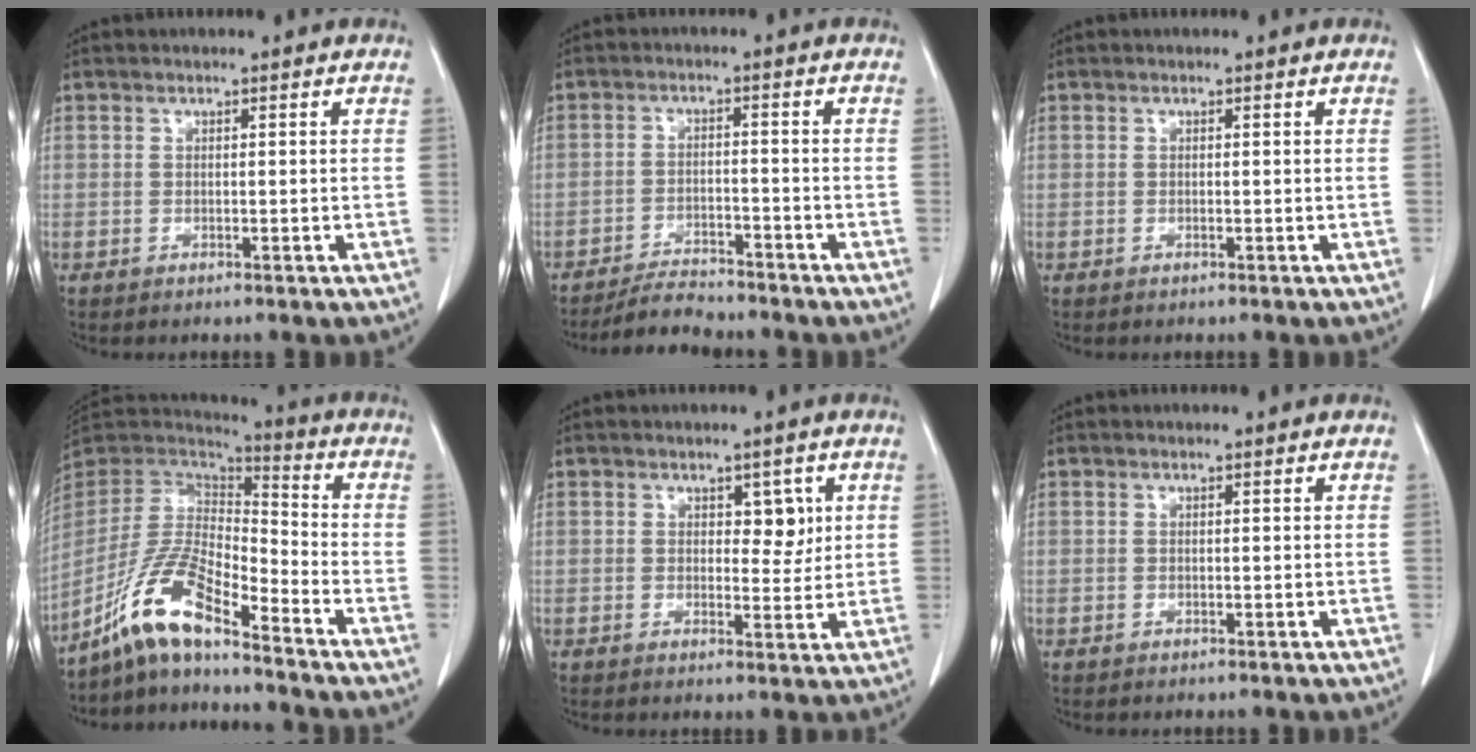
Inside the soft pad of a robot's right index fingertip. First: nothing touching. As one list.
[{"total": 5.1, "force": [-5.0, 0.7, 1.0], "torque": [-0.017, -0.017, -0.088]}, {"total": 0.0}, {"total": 12.6, "force": [-9.4, 1.9, 8.1], "torque": [-0.170, 0.005, -0.181]}, {"total": 3.5, "force": [1.3, 2.0, 2.5], "torque": [-0.025, -0.001, 0.018]}, {"total": 0.0}]